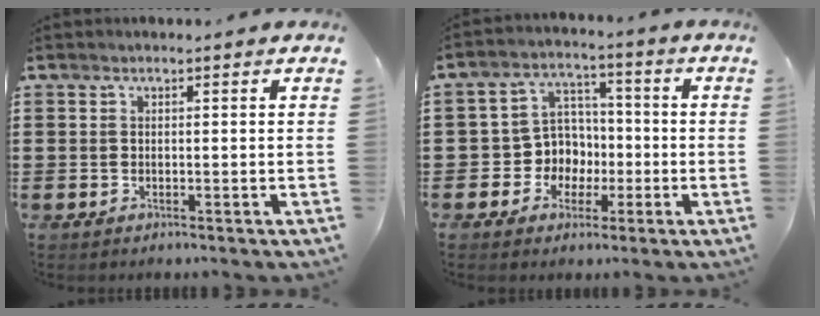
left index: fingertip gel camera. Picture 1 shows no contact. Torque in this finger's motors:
{"motor_torque": [0.54, 0.38, 0.21, 0.02]}